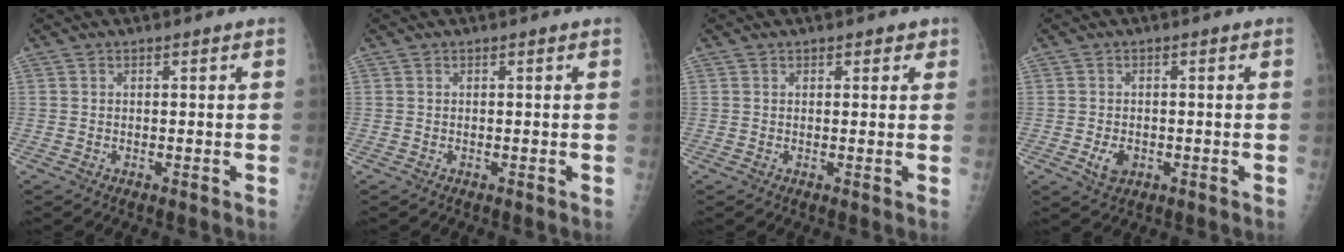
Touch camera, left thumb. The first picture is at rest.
{"total": 0.0}
{"total": 1.8, "force": [1.2, 1.1, 0.9], "torque": [0.007, -0.003, 0.010]}
{"total": 3.3, "force": [-0.9, 2.3, 2.1], "torque": [-0.033, 0.000, -0.010]}